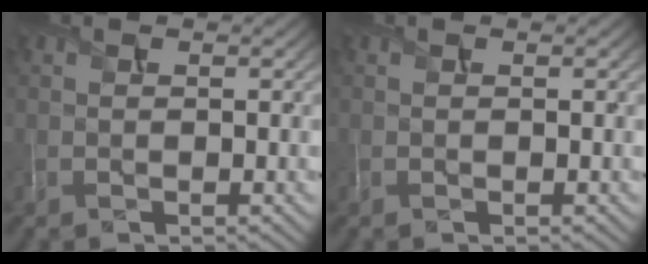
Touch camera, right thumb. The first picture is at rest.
{"total": 0.0}